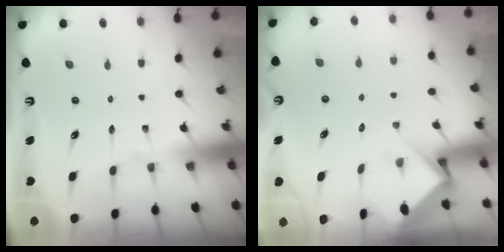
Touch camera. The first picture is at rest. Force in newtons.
{"total": 3.4, "press": 3.4, "slide": 0.3}